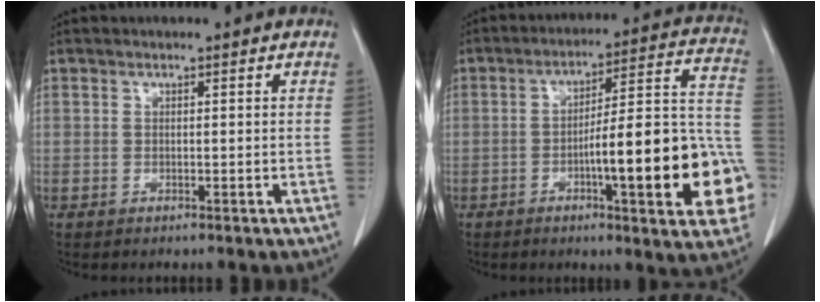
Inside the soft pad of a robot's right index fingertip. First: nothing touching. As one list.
[{"total": 20.0, "force": [-5.8, 2.9, 19.0], "torque": [-0.184, 0.031, -0.070]}]